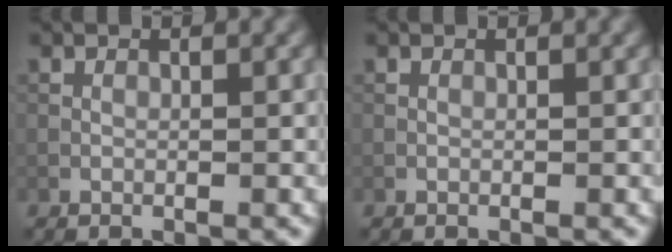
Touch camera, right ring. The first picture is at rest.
{"total": 0.0}